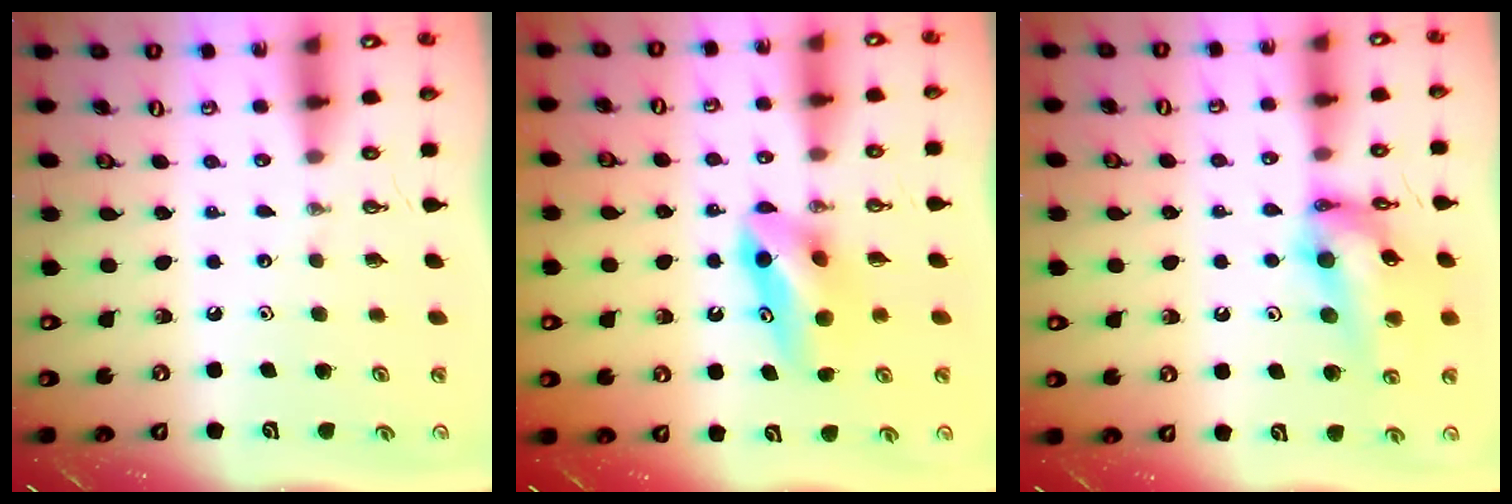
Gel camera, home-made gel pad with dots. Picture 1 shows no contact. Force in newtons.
{"total": 8.2, "press": 8.0, "slide": 1.6}
{"total": 15.3, "press": 15.2, "slide": 1.5}